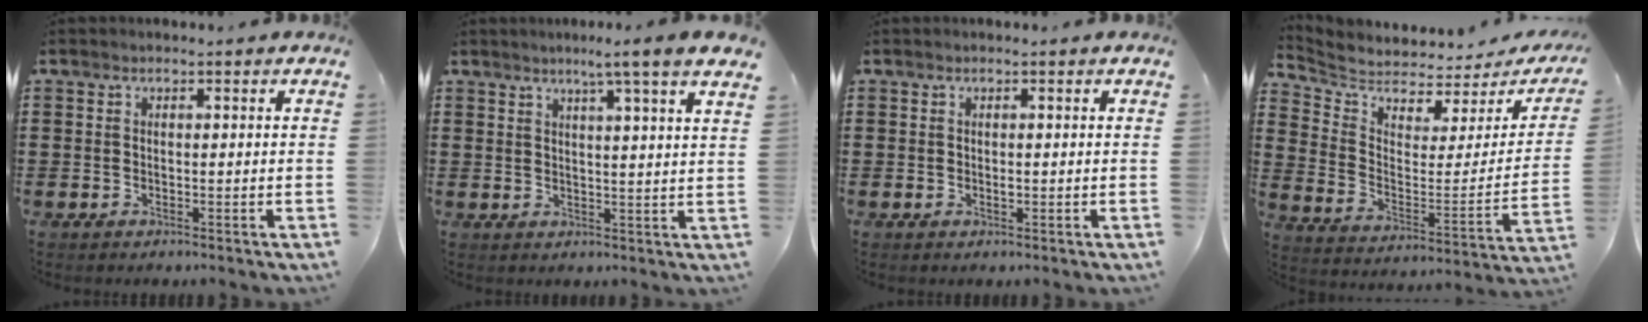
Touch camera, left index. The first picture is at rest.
{"total": 4.8, "force": [3.5, -1.0, 3.1], "torque": [-0.061, -0.017, 0.054]}
{"total": 0.5, "force": [-0.1, 0.3, 0.5], "torque": [-0.011, -0.003, -0.001]}
{"total": 3.8, "force": [3.6, 1.1, 0.2], "torque": [-0.034, -0.042, 0.056]}